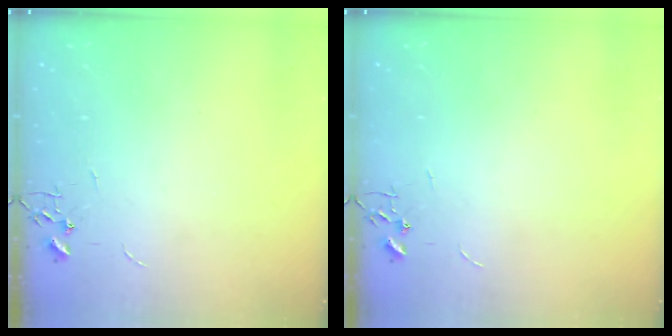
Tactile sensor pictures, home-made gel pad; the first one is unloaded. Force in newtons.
{"total": 0.0}